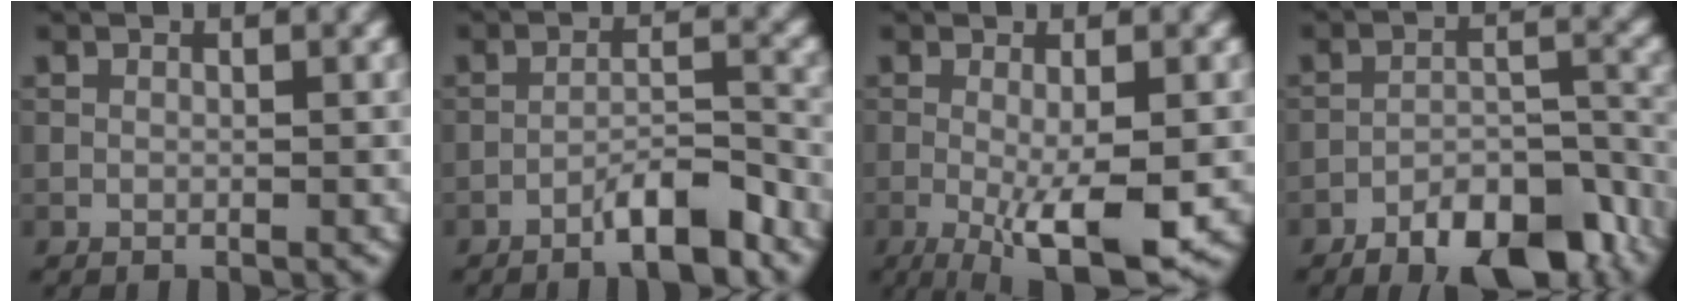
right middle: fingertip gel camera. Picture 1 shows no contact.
{"total": 4.5, "force": [-3.3, 0.8, 3.0], "torque": [-0.047, 0.012, -0.060]}
{"total": 7.6, "force": [-2.2, 1.7, 7.1], "torque": [-0.114, -0.019, -0.031]}
{"total": 10.0, "force": [-7.2, 3.8, 5.8], "torque": [-0.076, -0.001, -0.110]}